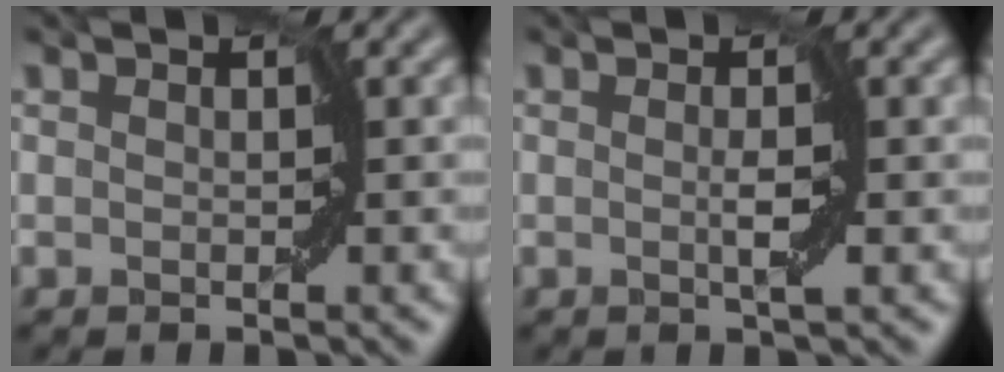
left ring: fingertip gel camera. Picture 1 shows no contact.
{"total": 1.2, "force": [-0.2, -0.1, 1.2], "torque": [-0.030, -0.001, -0.002]}